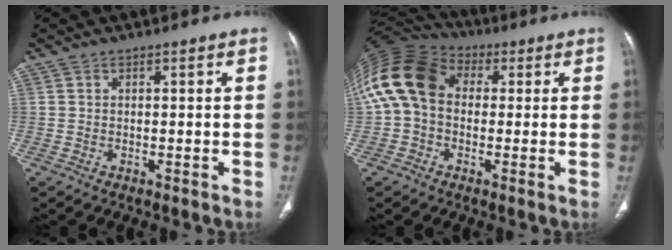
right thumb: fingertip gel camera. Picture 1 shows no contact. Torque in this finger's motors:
{"motor_torque": [2.00, 2.18, 1.27, -0.61, 0.41]}